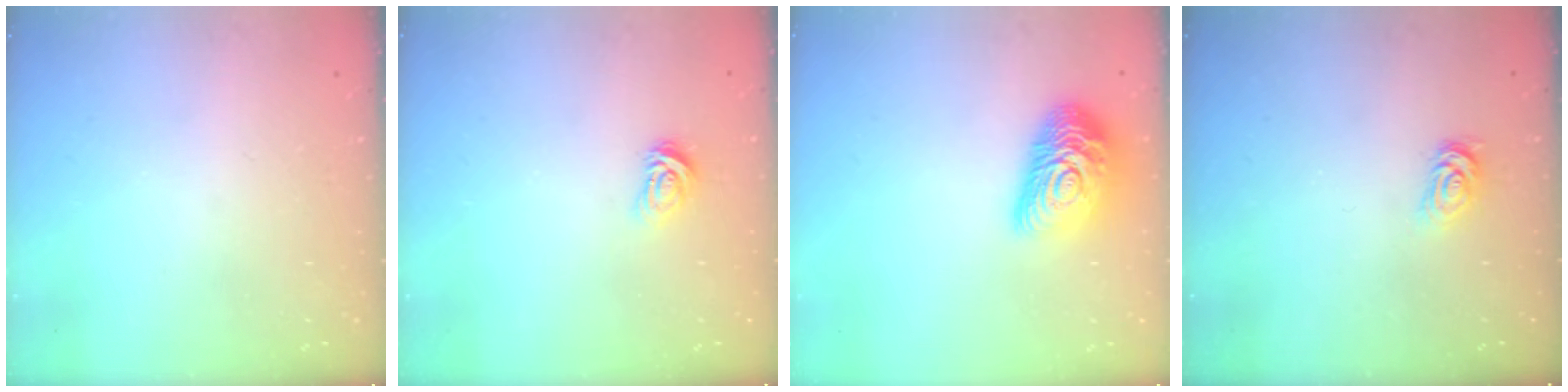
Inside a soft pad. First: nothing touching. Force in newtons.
{"total": 2.9, "press": 2.8, "slide": 0.4}
{"total": 17.1, "press": 17.1, "slide": 1.1}
{"total": 2.6, "press": 2.6, "slide": 0.4}